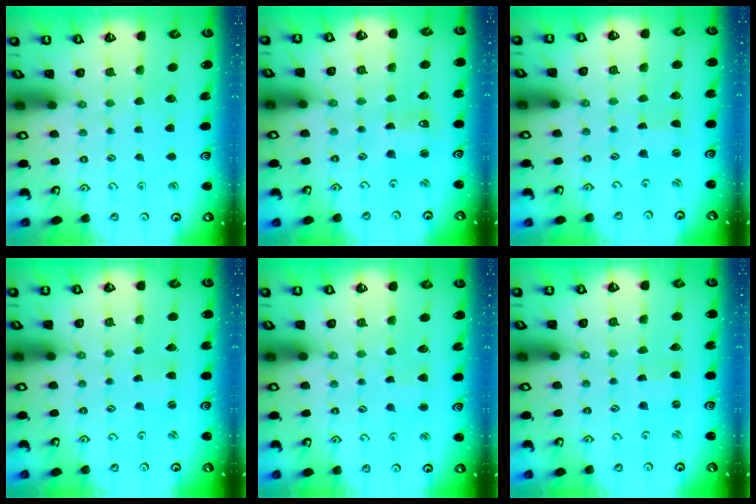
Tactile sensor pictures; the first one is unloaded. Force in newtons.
{"total": 2.3, "press": 2.3, "slide": 0.3}
{"total": 0.0}
{"total": 0.6, "press": 0.6, "slide": 0.1}
{"total": 2.2, "press": 2.2, "slide": 0.2}
{"total": 0.0}